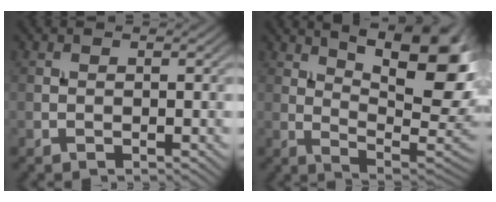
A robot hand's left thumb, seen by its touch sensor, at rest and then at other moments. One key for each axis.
{"total": 15.7, "fx": 7.0, "fy": 5.6, "fz": 12.9, "tx": -0.190, "ty": 0.001, "tz": 0.110}